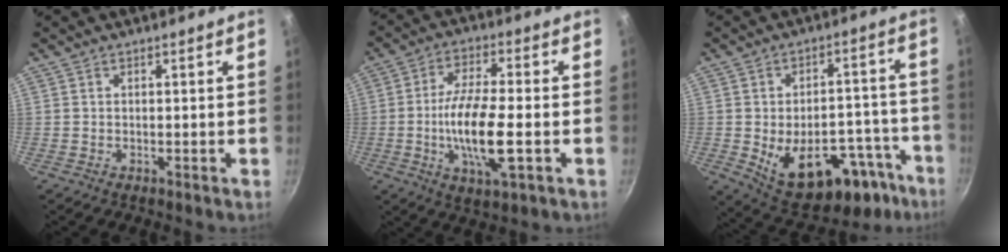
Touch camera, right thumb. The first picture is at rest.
{"total": 13.3, "force": [-2.7, 4.0, 12.4], "torque": [-0.235, 0.010, -0.054]}
{"total": 22.5, "force": [-10.4, 12.9, 15.2], "torque": [-0.161, 0.038, -0.121]}